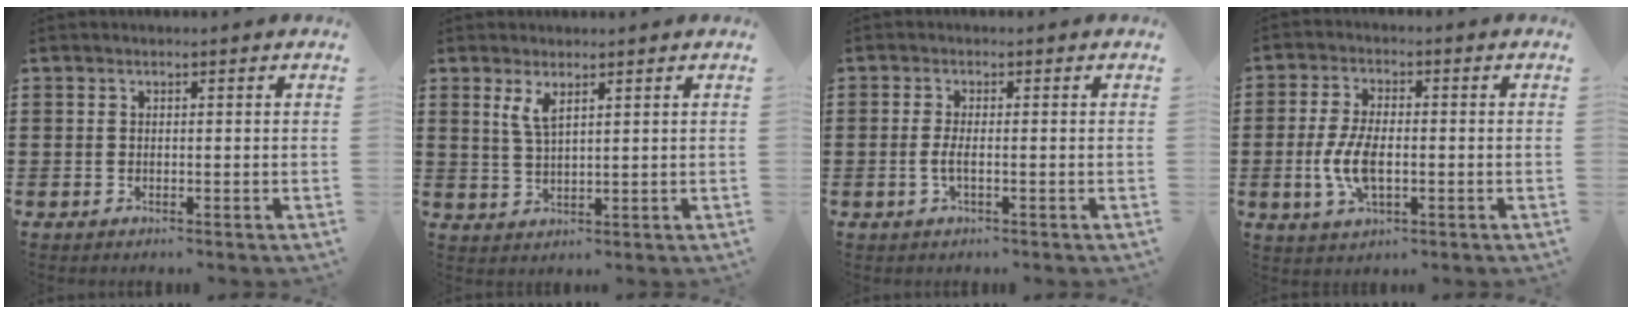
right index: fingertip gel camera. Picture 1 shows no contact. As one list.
[{"total": 3.3, "force": [1.8, 1.0, 2.5], "torque": [-0.055, 0.004, 0.033]}, {"total": 2.2, "force": [-0.5, 0.3, 2.1], "torque": [-0.053, -0.007, -0.015]}, {"total": 6.9, "force": [-1.1, 3.2, 6.0], "torque": [-0.138, -0.004, -0.025]}]